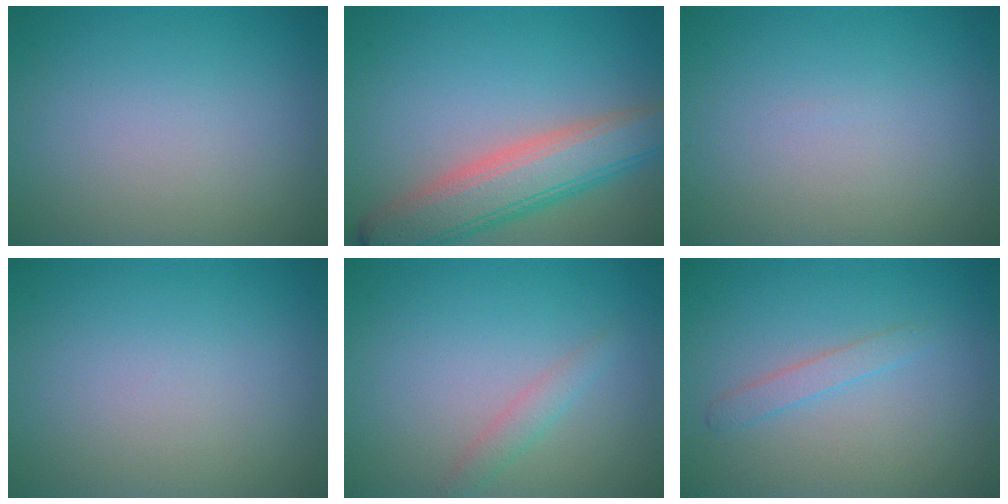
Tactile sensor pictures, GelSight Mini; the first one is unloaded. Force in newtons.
{"total": 6.8, "press": 6.7, "slide": 0.5}
{"total": 0.0}
{"total": 0.0}
{"total": 1.4, "press": 1.4, "slide": 0.1}
{"total": 1.3, "press": 1.3, "slide": 0.0}